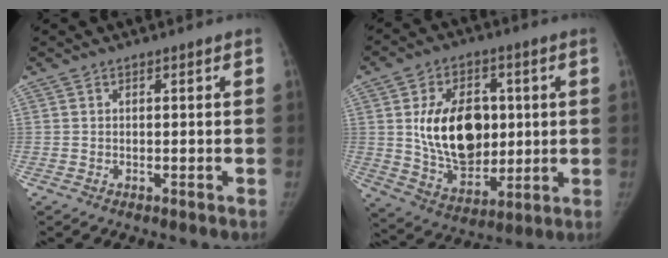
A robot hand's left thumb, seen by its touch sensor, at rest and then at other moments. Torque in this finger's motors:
{"motor_torque": [1.74, 1.98, 0.08, 0.07, 0.44]}